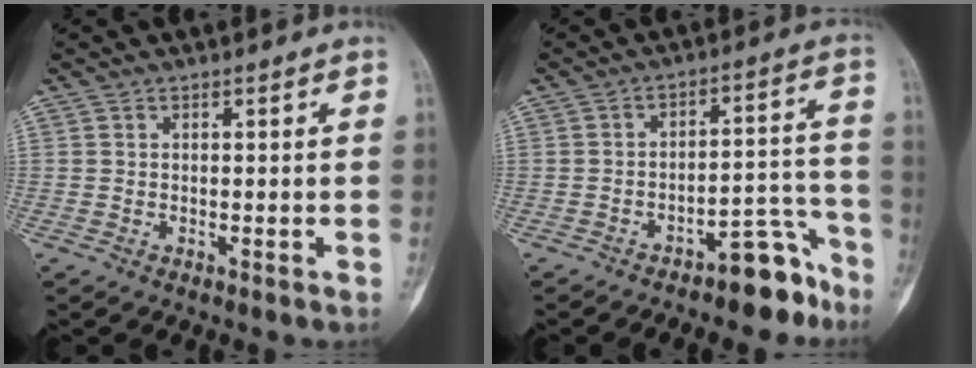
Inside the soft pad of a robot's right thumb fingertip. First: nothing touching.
{"total": 8.9, "force": [-6.9, 3.3, 4.5], "torque": [-0.026, 0.093, -0.104]}